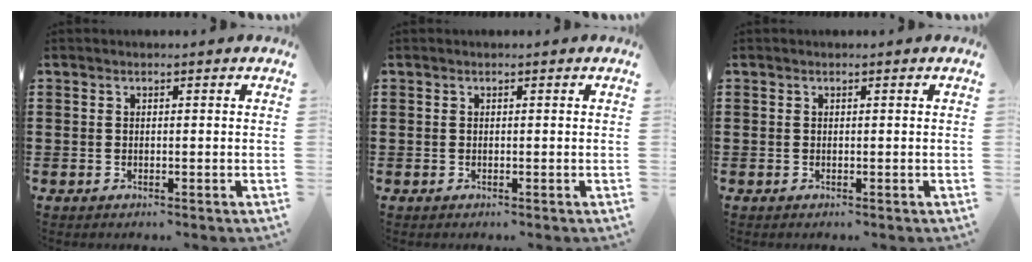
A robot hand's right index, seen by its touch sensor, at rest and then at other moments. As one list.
[{"total": 0.0}, {"total": 0.0}]